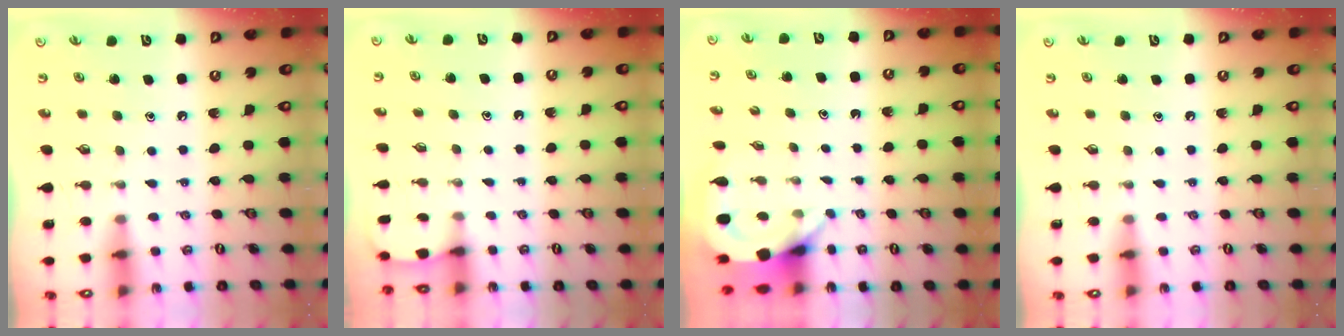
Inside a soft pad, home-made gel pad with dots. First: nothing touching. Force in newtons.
{"total": 1.3, "press": 1.3, "slide": 0.1}
{"total": 3.6, "press": 3.6, "slide": 0.2}
{"total": 0.0}